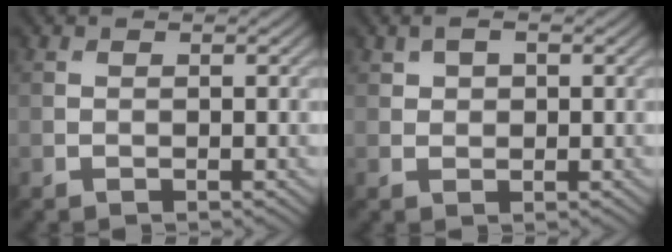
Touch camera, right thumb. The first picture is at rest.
{"total": 2.1, "force": [0.8, 1.4, 1.3], "torque": [-0.025, 0.002, 0.015]}